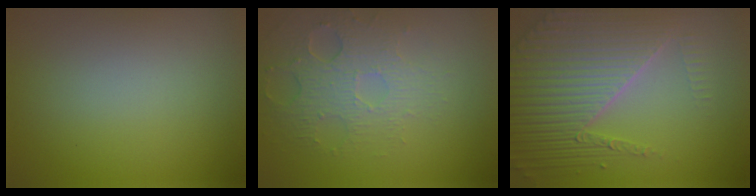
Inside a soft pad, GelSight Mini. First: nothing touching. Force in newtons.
{"total": 3.5, "press": 3.2, "slide": 1.4}
{"total": 7.7, "press": 5.8, "slide": 5.0}